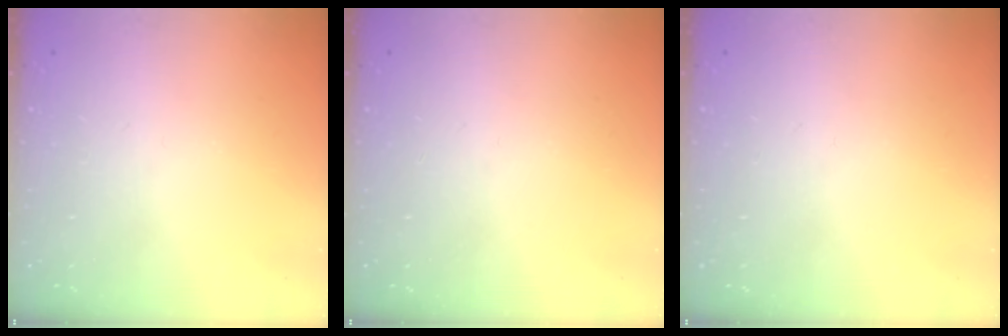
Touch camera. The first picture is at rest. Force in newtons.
{"total": 0.0}
{"total": 0.0}